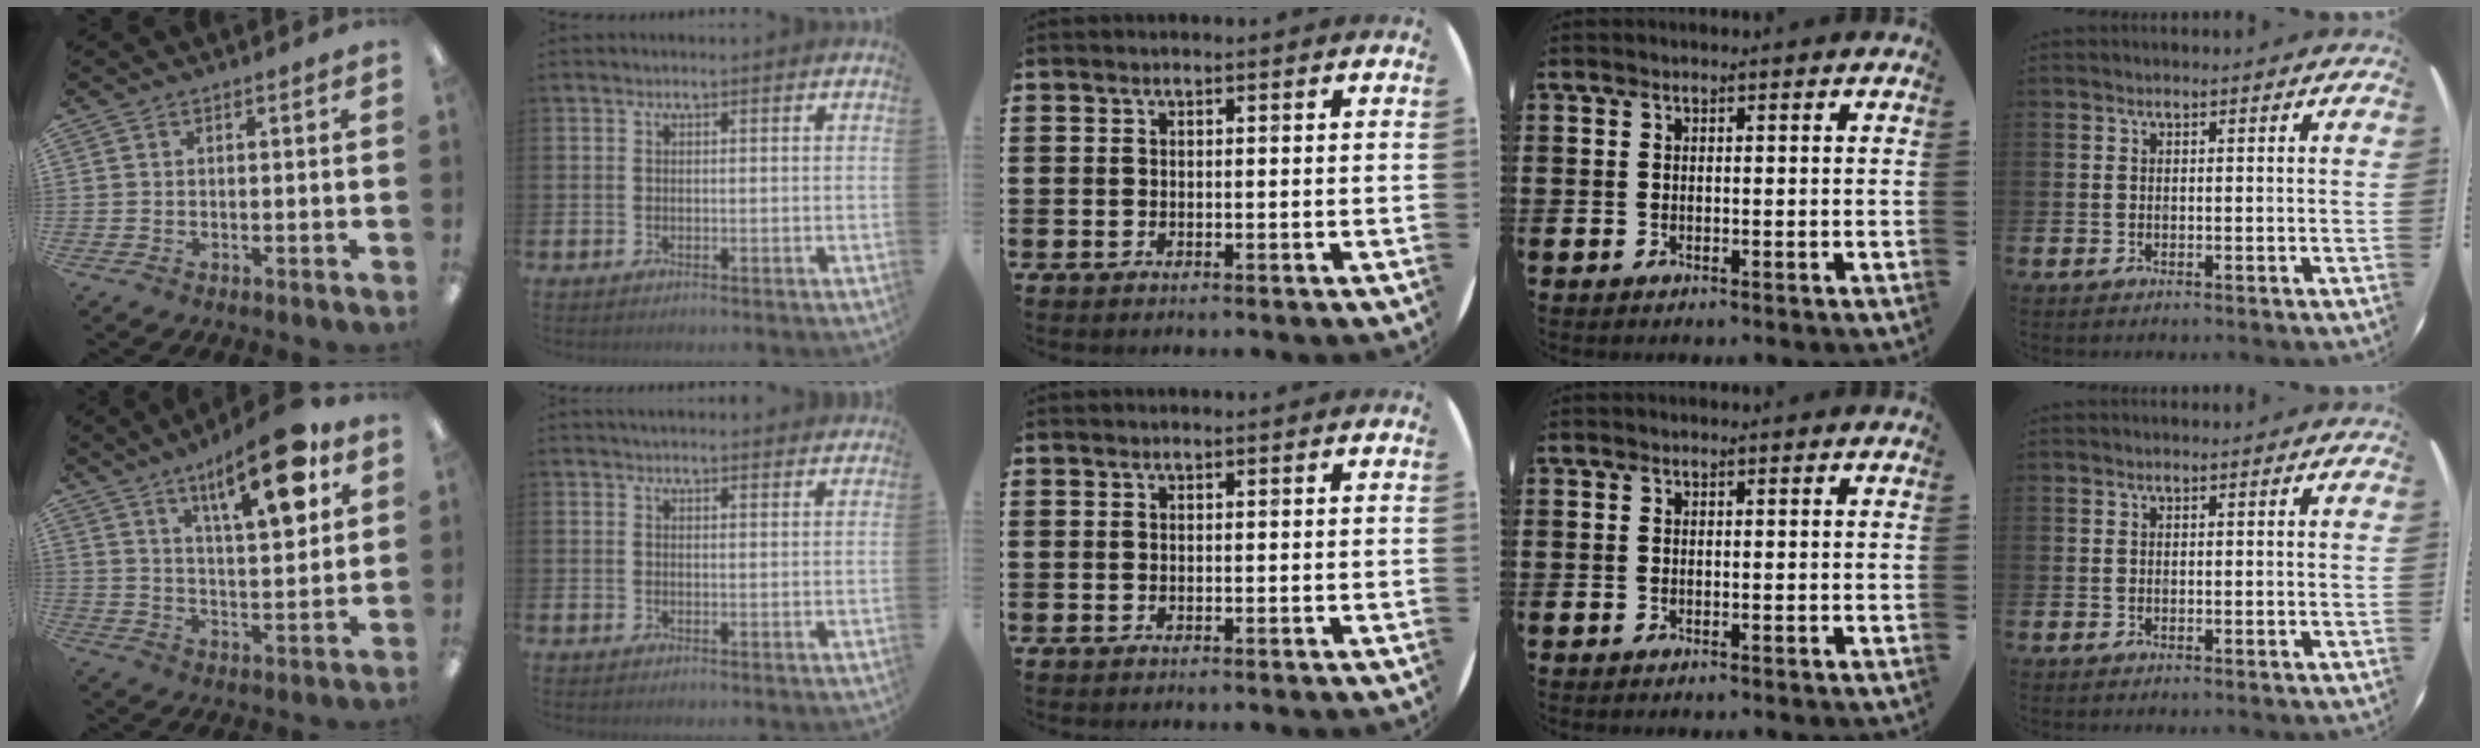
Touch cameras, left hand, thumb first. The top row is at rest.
{"thumb": {"total": 17.9, "force": [10.4, 5.7, 13.4], "torque": [-0.193, -0.048, 0.159]}, "index": {"total": 2.4, "force": [2.4, 0.2, 0.1], "torque": [0.003, -0.011, 0.042]}}